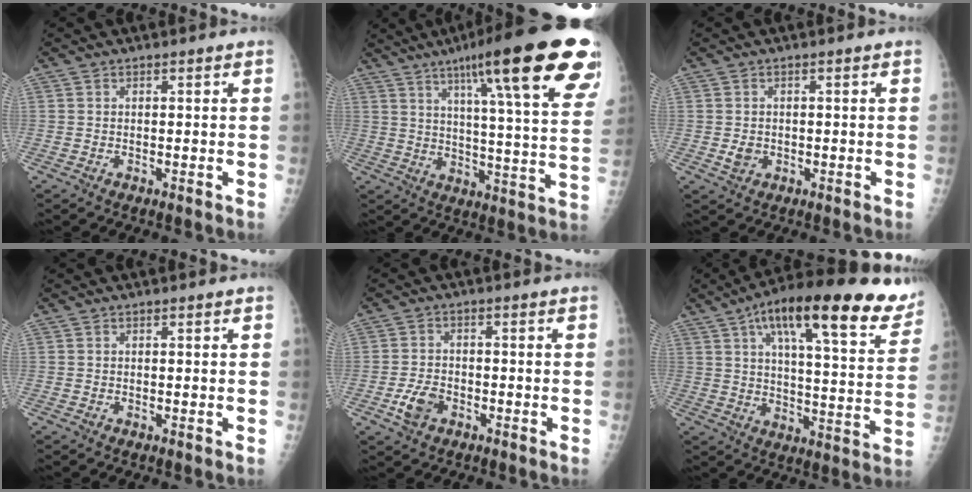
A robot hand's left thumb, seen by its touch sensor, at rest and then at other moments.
{"total": 27.5, "force": [15.6, 4.3, 22.3], "torque": [-0.285, -0.033, 0.213]}
{"total": 2.2, "force": [-0.6, 1.9, 1.0], "torque": [-0.010, 0.000, -0.004]}
{"total": 0.0}
{"total": 4.8, "force": [-2.3, 3.1, 2.8], "torque": [-0.054, 0.011, -0.042]}
{"total": 24.9, "force": [14.8, 7.1, 18.7], "torque": [-0.250, -0.022, 0.207]}